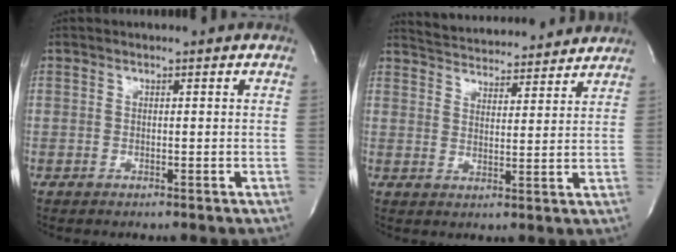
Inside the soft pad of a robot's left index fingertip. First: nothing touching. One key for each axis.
{"total": 14.9, "fx": 14.3, "fy": 2.4, "fz": 3.7, "tx": -0.063, "ty": 0.015, "tz": 0.202}